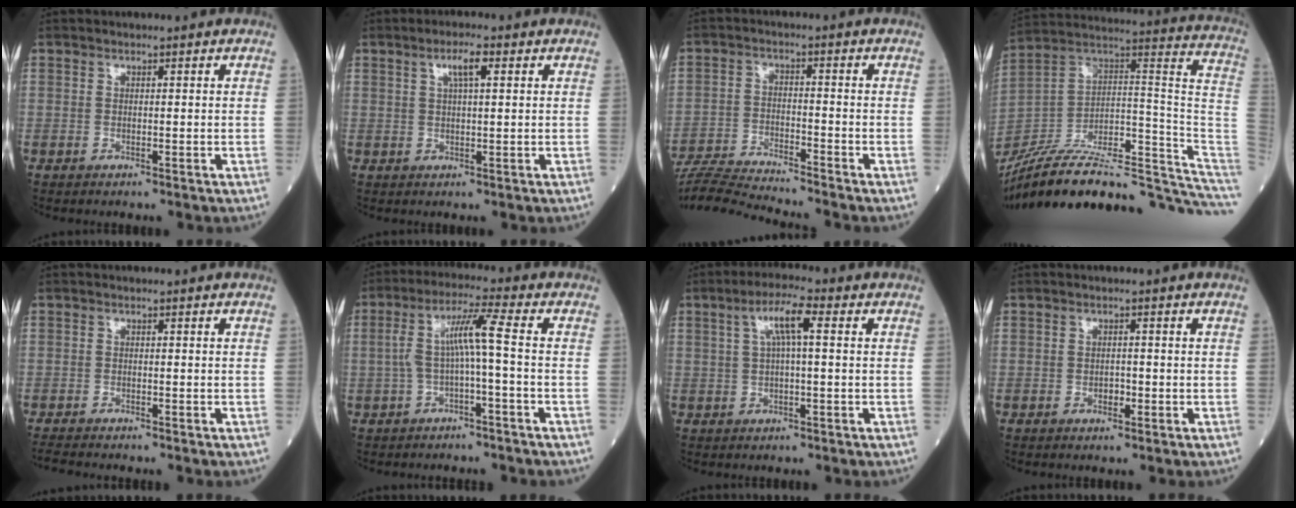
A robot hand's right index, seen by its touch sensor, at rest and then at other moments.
{"total": 3.6, "force": [1.5, 0.6, 3.2], "torque": [-0.061, 0.006, 0.026]}
{"total": 10.4, "force": [-10.0, -1.7, 2.4], "torque": [-0.038, -0.012, -0.180]}
{"total": 33.8, "force": [-28.2, 5.2, 17.8], "torque": [-0.221, 0.009, -0.417]}
{"total": 3.8, "force": [-3.5, 0.2, 1.4], "torque": [-0.024, -0.013, -0.058]}
{"total": 6.5, "force": [-0.7, -0.3, 6.5], "torque": [-0.130, 0.030, -0.009]}
{"total": 5.8, "force": [1.6, 0.7, 5.5], "torque": [-0.105, 0.019, 0.028]}
{"total": 1.2, "force": [-0.5, 0.7, 0.8], "torque": [-0.010, 0.003, -0.009]}